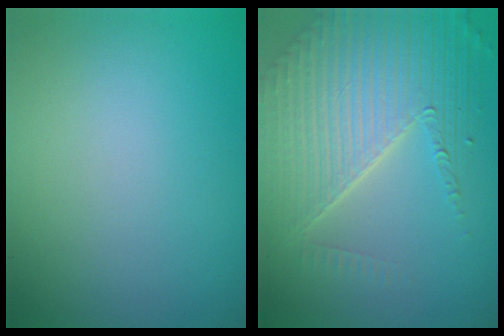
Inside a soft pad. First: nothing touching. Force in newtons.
{"total": 7.2, "press": 5.2, "slide": 5.0}